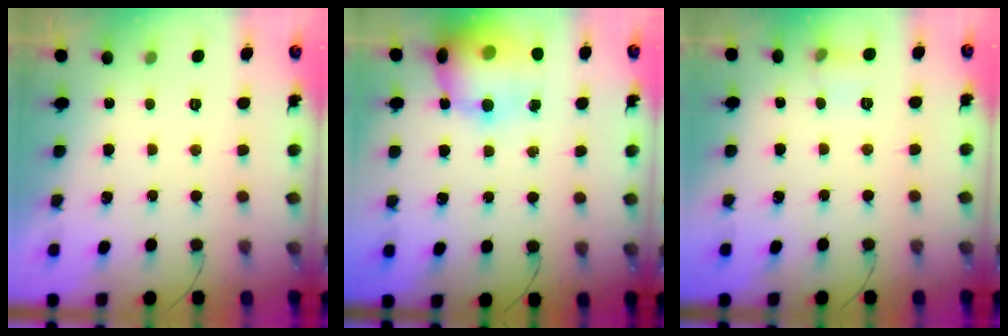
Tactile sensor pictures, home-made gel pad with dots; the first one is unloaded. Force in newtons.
{"total": 16.5, "press": 16.1, "slide": 4.0}
{"total": 6.0, "press": 5.7, "slide": 1.8}